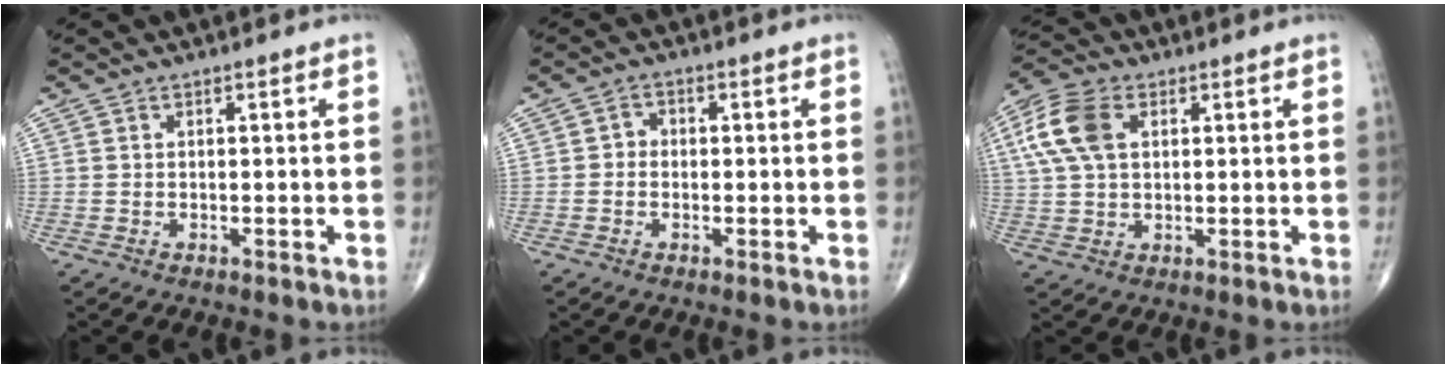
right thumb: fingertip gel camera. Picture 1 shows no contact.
{"total": 2.1, "force": [-0.3, 1.8, 1.0], "torque": [-0.004, 0.010, -0.012]}
{"total": 10.4, "force": [2.9, 6.4, 7.6], "torque": [-0.167, 0.014, 0.052]}